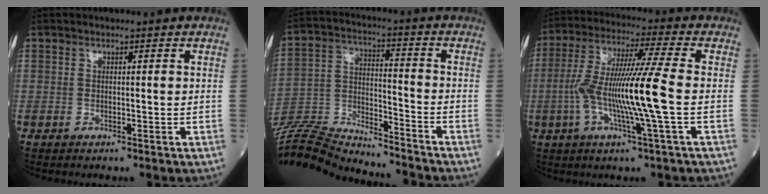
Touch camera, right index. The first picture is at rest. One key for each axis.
{"total": 18.9, "fx": -18.2, "fy": 2.3, "fz": 4.6, "tx": -0.107, "ty": 0.017, "tz": -0.299}
{"total": 13.1, "fx": -2.0, "fy": -1.0, "fz": 12.9, "tx": -0.249, "ty": 0.001, "tz": -0.045}